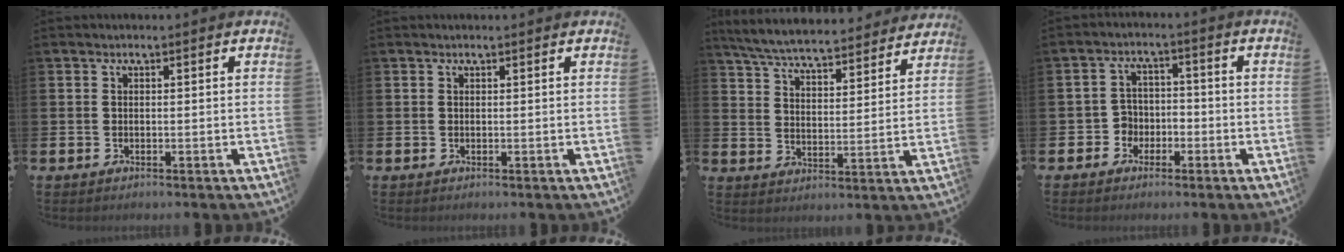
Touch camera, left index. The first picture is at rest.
{"total": 0.0}
{"total": 6.7, "force": [6.5, 0.7, 1.6], "torque": [-0.062, -0.044, 0.113]}
{"total": 3.4, "force": [-2.0, 2.7, 0.1], "torque": [-0.018, 0.005, -0.048]}